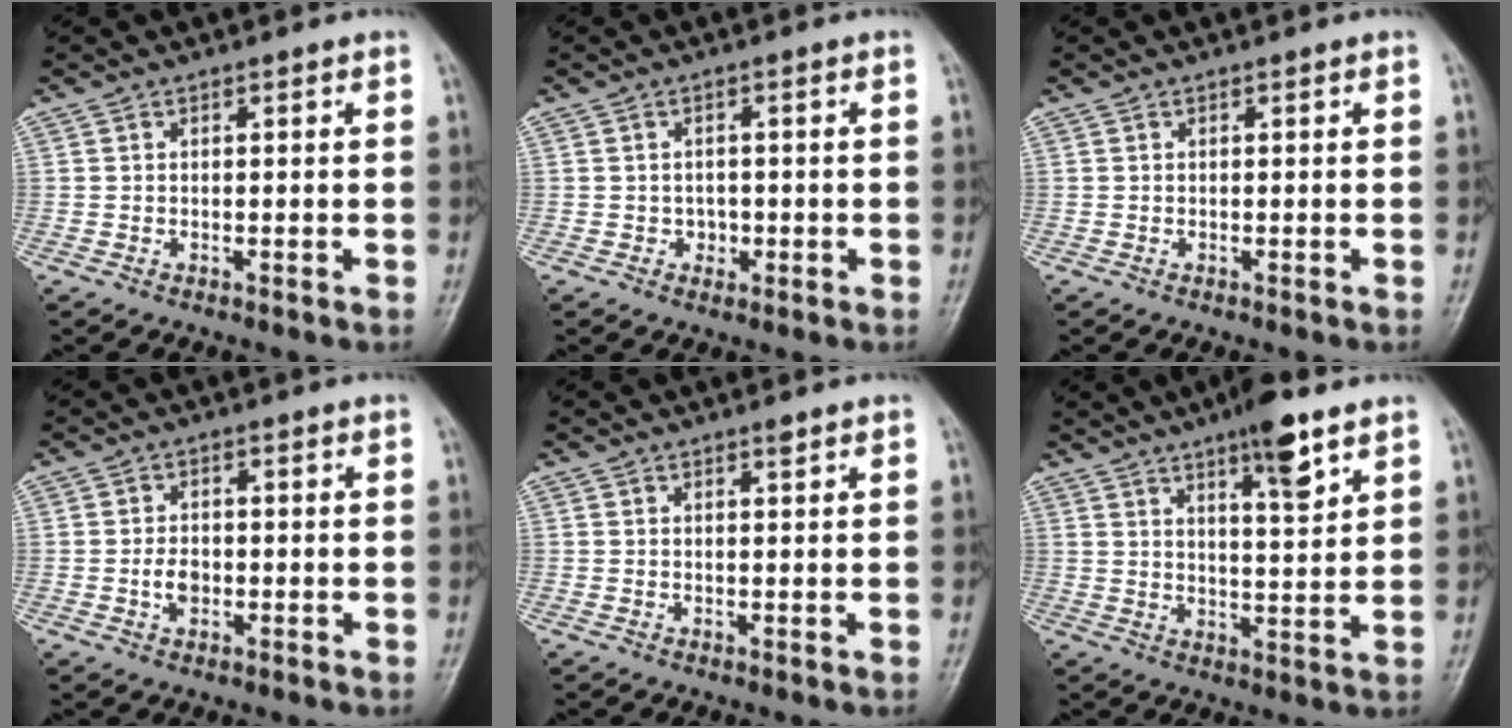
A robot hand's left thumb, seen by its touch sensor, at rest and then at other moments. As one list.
[{"total": 1.1, "force": [-0.1, 1.0, 0.4], "torque": [-0.003, 0.001, 0.001]}, {"total": 0.0}, {"total": 3.3, "force": [-0.7, 2.3, 2.2], "torque": [-0.029, 0.005, -0.015]}, {"total": 0.8, "force": [0.6, 0.2, 0.5], "torque": [-0.008, -0.003, 0.009]}, {"total": 9.1, "force": [5.6, 1.9, 6.9], "torque": [-0.099, -0.030, 0.086]}]